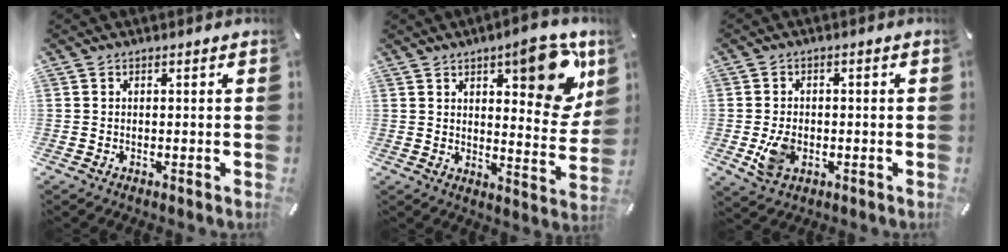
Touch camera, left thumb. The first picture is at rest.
{"total": 15.4, "force": [8.8, 6.1, 11.0], "torque": [-0.123, -0.058, 0.139]}
{"total": 6.1, "force": [-1.3, 4.4, 4.0], "torque": [-0.083, -0.001, -0.026]}